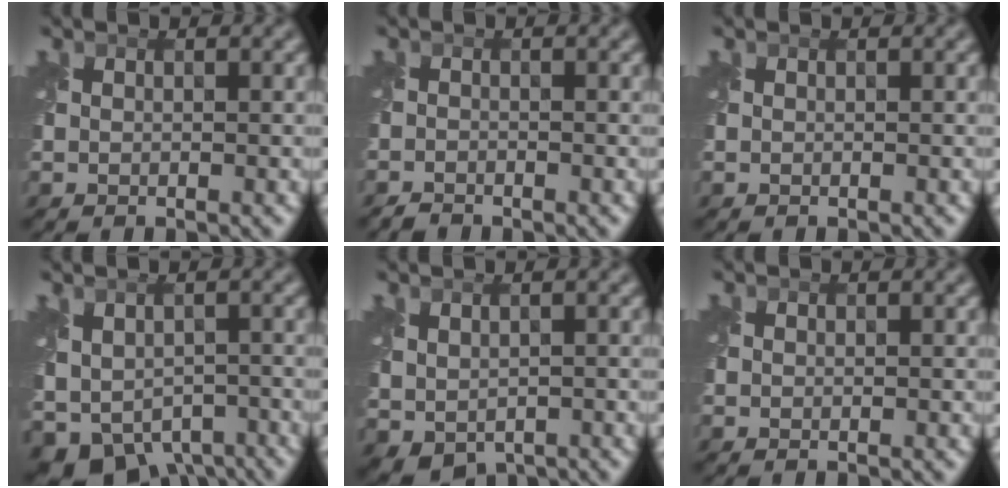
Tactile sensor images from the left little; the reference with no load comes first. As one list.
[{"total": 1.1, "force": [-1.1, 0.2, -0.1], "torque": [0.002, -0.004, -0.025]}, {"total": 0.0}, {"total": 7.3, "force": [-3.2, 5.1, 4.2], "torque": [-0.078, -0.030, -0.035]}, {"total": 3.1, "force": [-0.5, 2.2, 2.1], "torque": [-0.046, -0.014, 0.000]}, {"total": 0.0}]